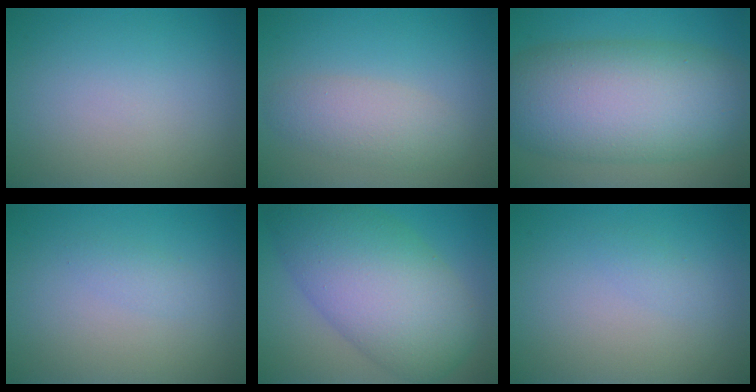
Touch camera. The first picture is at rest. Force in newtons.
{"total": 3.0, "press": 3.0, "slide": 0.2}
{"total": 12.5, "press": 12.5, "slide": 0.5}
{"total": 1.0, "press": 1.0, "slide": 0.0}
{"total": 10.8, "press": 10.8, "slide": 0.3}
{"total": 0.8, "press": 0.8, "slide": 0.0}